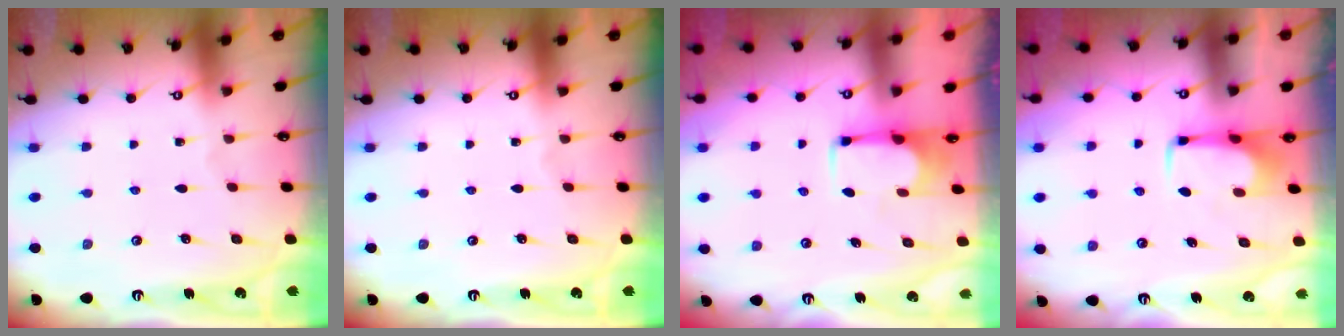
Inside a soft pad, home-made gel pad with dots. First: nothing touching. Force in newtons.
{"total": 0.0}
{"total": 1.8, "press": 1.6, "slide": 0.8}
{"total": 1.7, "press": 1.6, "slide": 0.5}